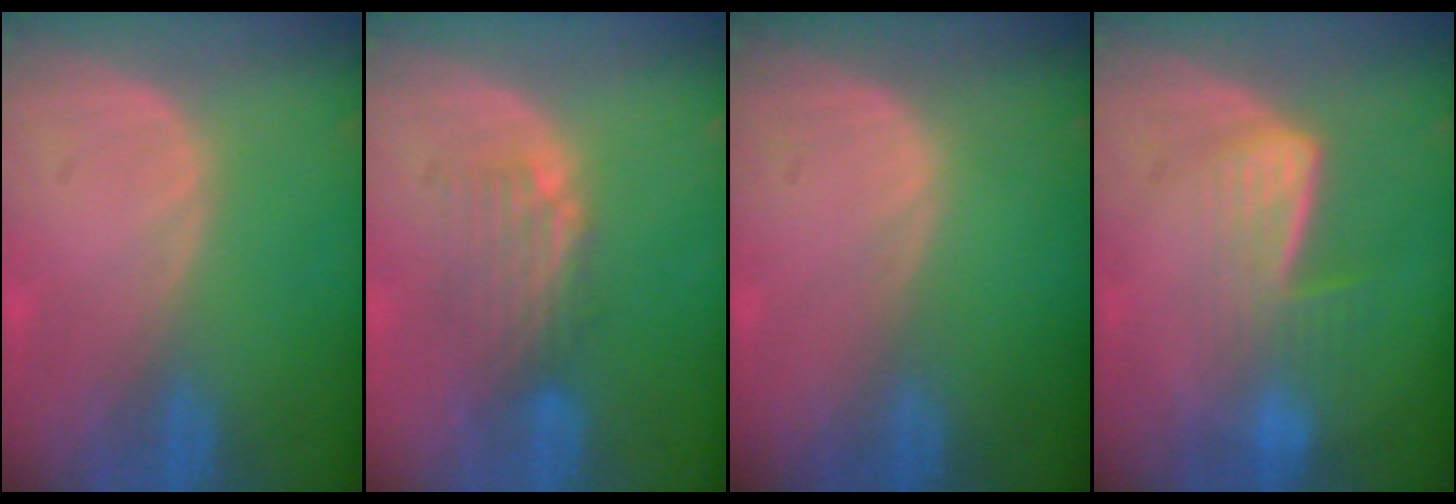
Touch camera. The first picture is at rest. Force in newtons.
{"total": 4.6, "press": 3.9, "slide": 2.4}
{"total": 0.0}
{"total": 7.0, "press": 5.9, "slide": 3.8}